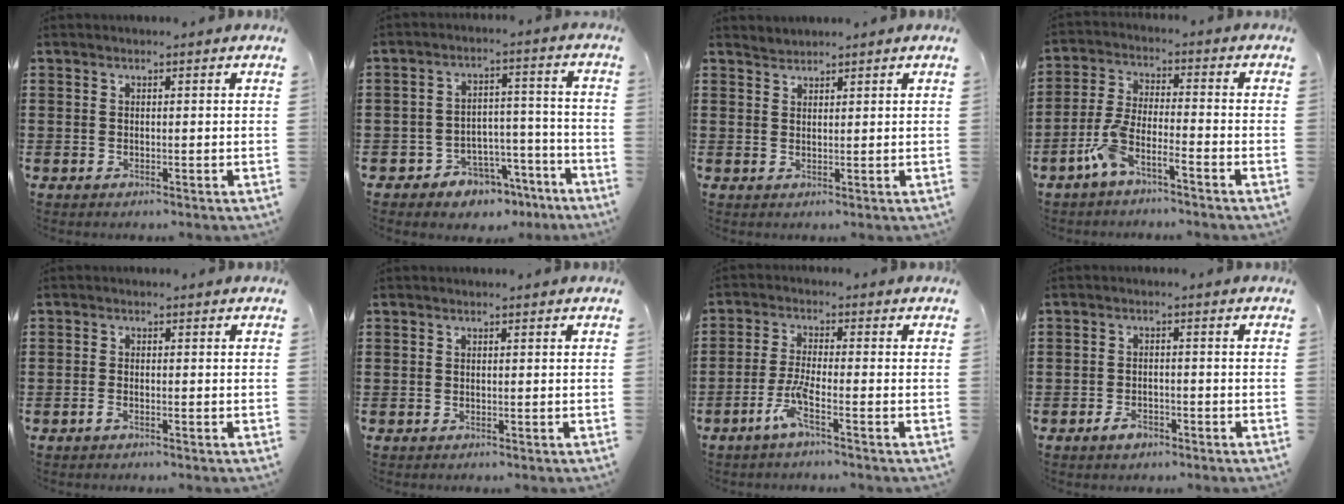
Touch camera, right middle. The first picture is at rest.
{"total": 4.9, "force": [-4.3, 2.4, 0.5], "torque": [-0.015, 0.021, -0.085]}
{"total": 1.2, "force": [1.1, 0.0, -0.4], "torque": [0.003, -0.001, 0.023]}
{"total": 5.7, "force": [-4.3, 0.8, 3.7], "torque": [-0.097, -0.011, -0.088]}
{"total": 1.0, "force": [-0.7, 0.1, 0.6], "torque": [-0.014, -0.004, -0.012]}
{"total": 0.0}
{"total": 4.5, "force": [-2.6, 0.3, 3.7], "torque": [-0.076, -0.003, -0.051]}
{"total": 2.3, "force": [-1.6, 1.1, 1.2], "torque": [-0.021, 0.004, -0.032]}